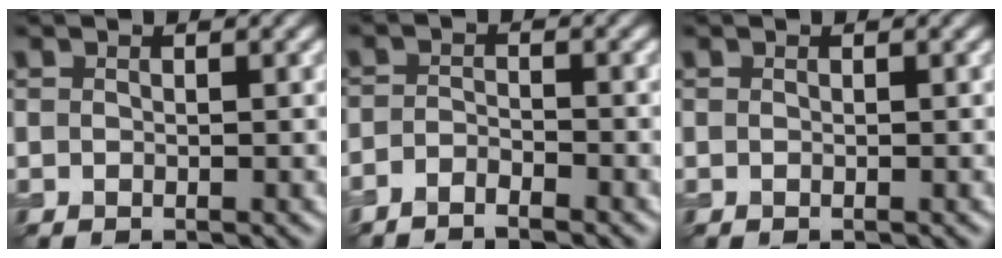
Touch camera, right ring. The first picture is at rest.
{"total": 1.6, "force": [-1.6, 0.0, 0.1], "torque": [-0.004, -0.003, -0.038]}
{"total": 0.0}